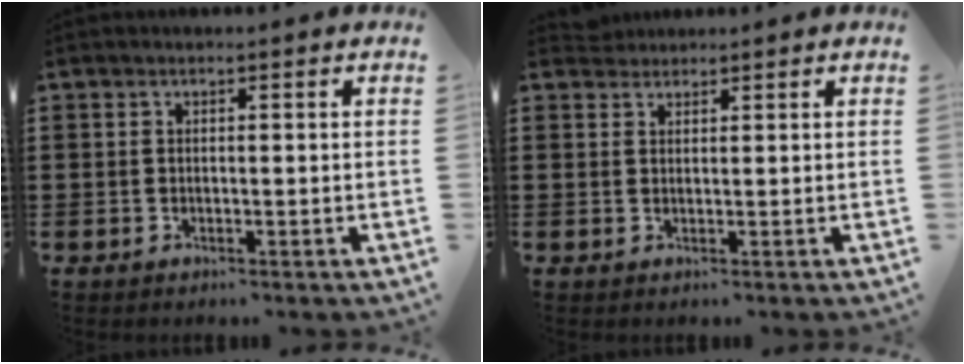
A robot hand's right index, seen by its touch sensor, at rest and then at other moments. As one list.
[{"total": 1.5, "force": [1.4, 0.6, -0.3], "torque": [0.002, 0.003, 0.029]}]